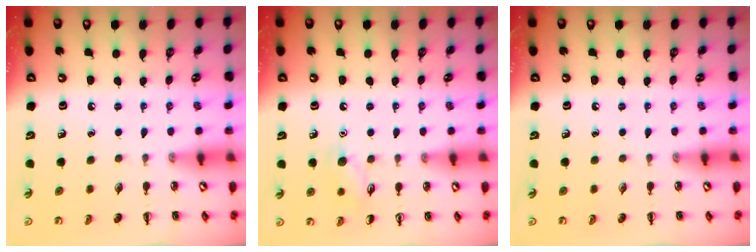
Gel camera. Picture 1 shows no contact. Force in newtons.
{"total": 7.3, "press": 7.2, "slide": 1.3}
{"total": 0.0}